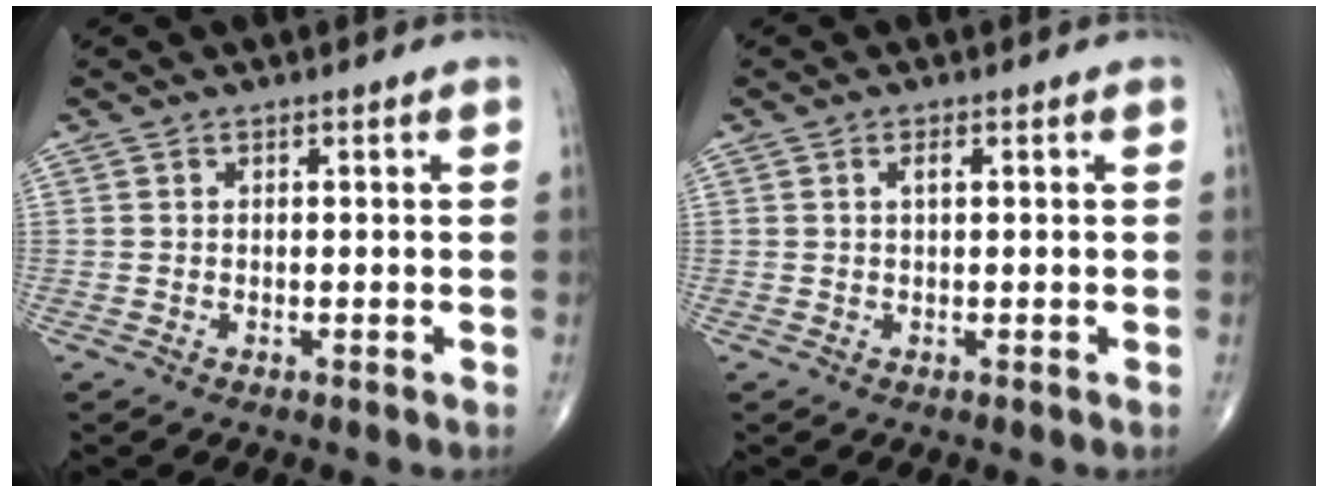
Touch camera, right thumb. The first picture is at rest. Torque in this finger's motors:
{"motor_torque": [0.00, 1.19, 0.42, 0.30, 0.02]}